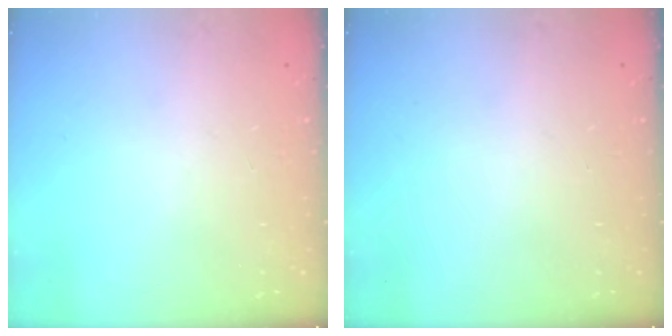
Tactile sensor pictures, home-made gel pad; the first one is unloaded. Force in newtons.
{"total": 0.0}